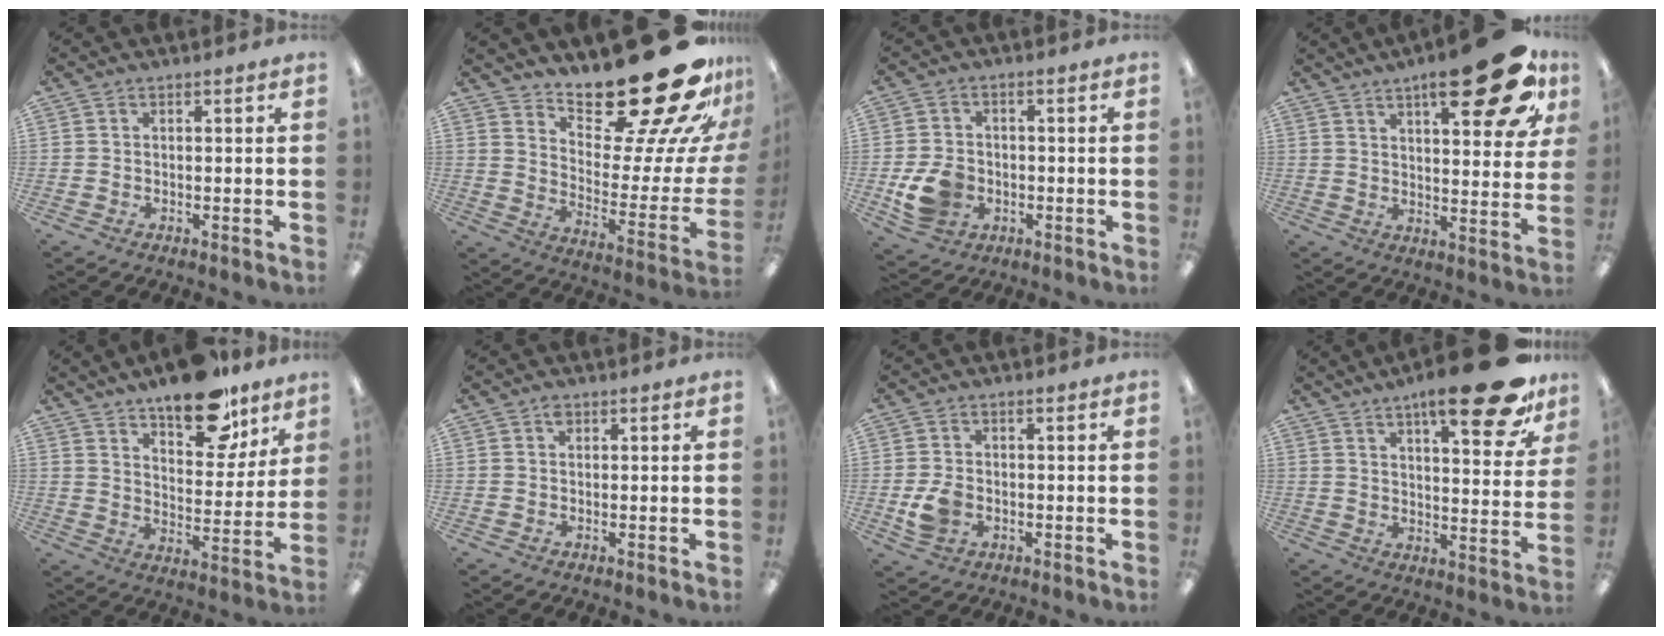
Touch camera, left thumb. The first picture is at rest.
{"total": 30.6, "force": [21.0, 10.0, 19.9], "torque": [-0.238, -0.165, 0.360]}
{"total": 8.3, "force": [-2.1, 6.6, 4.6], "torque": [-0.086, 0.009, -0.036]}
{"total": 21.7, "force": [12.3, 6.8, 16.5], "torque": [-0.216, -0.066, 0.185]}
{"total": 17.2, "force": [12.7, 7.4, 8.9], "torque": [-0.115, -0.077, 0.216]}
{"total": 1.1, "force": [0.6, 0.7, 0.7], "torque": [-0.015, 0.004, 0.010]}
{"total": 5.3, "force": [-1.1, 4.0, 3.4], "torque": [-0.068, -0.002, -0.021]}
{"total": 19.1, "force": [12.6, 4.9, 13.5], "torque": [-0.188, -0.074, 0.196]}